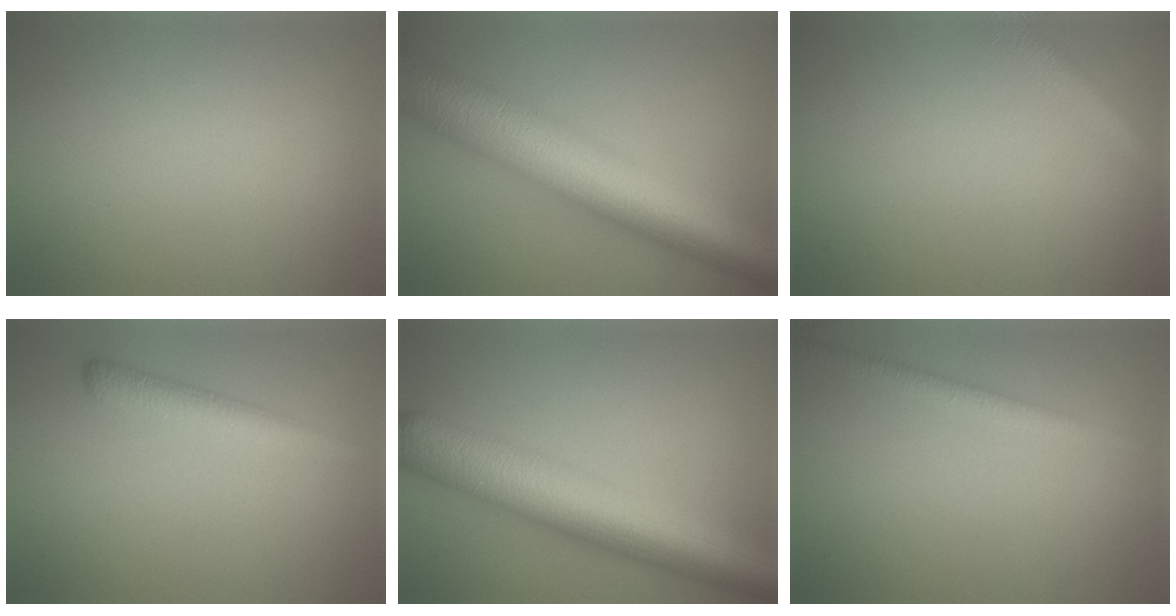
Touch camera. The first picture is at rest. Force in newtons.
{"total": 11.7, "press": 11.7, "slide": 0.0}
{"total": 2.6, "press": 2.6, "slide": 0.2}
{"total": 3.1, "press": 3.1, "slide": 0.1}
{"total": 10.5, "press": 10.5, "slide": 0.3}
{"total": 1.8, "press": 1.8, "slide": 0.1}